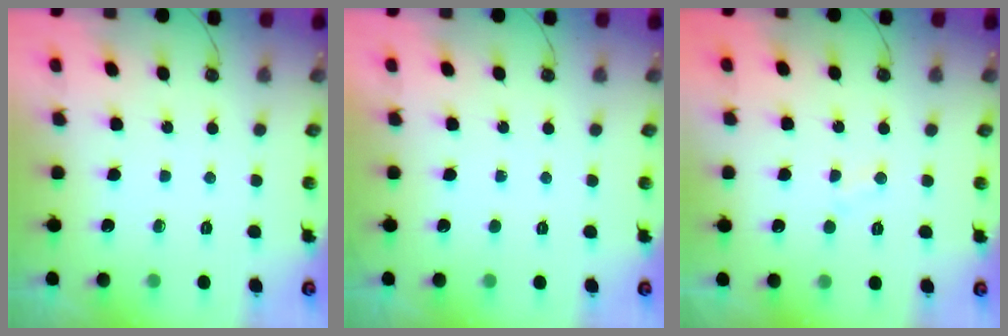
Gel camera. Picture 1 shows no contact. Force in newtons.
{"total": 0.0}
{"total": 2.3, "press": 2.3, "slide": 0.2}